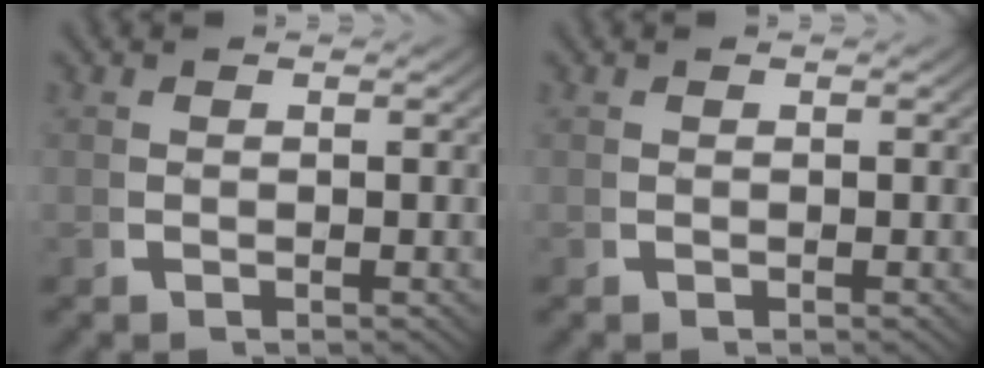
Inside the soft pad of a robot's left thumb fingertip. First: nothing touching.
{"total": 0.0}